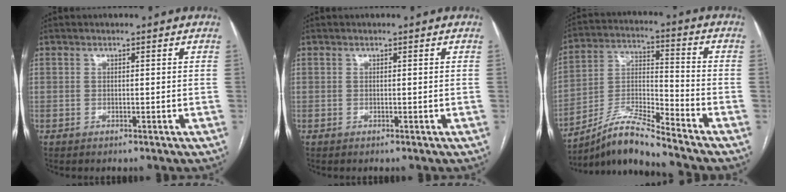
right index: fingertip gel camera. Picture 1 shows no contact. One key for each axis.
{"total": 0.0}
{"total": 10.1, "fx": -9.1, "fy": -1.0, "fz": 4.1, "tx": -0.091, "ty": 0.006, "tz": -0.170}